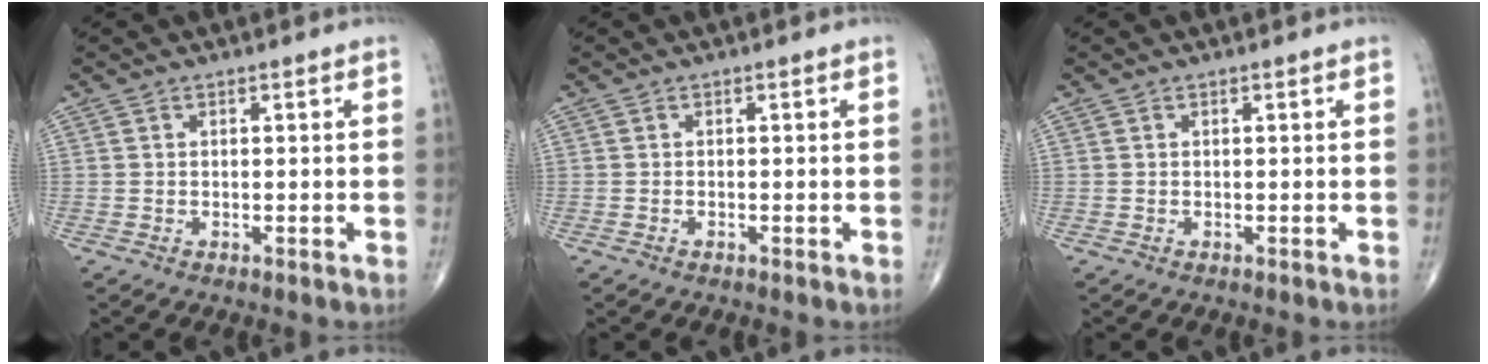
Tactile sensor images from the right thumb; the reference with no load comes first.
{"total": 0.0}
{"total": 0.0}